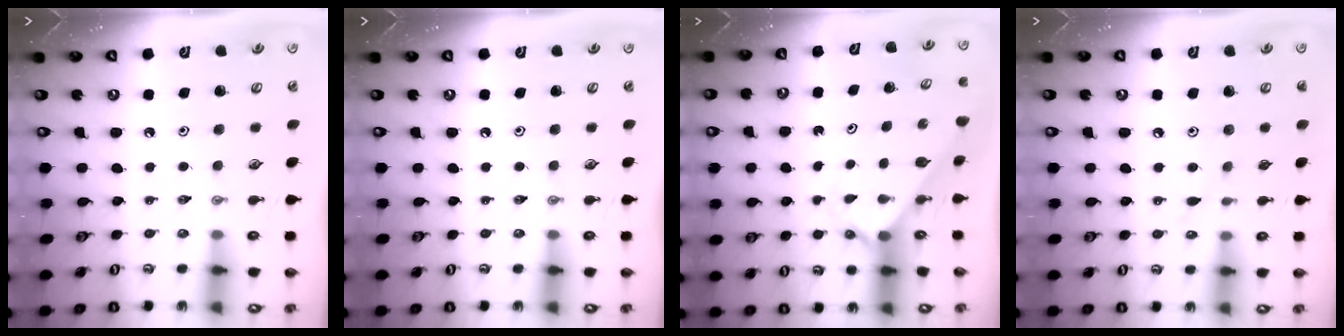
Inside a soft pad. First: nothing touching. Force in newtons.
{"total": 0.0}
{"total": 2.1, "press": 2.1, "slide": 0.2}
{"total": 5.8, "press": 5.8, "slide": 0.2}